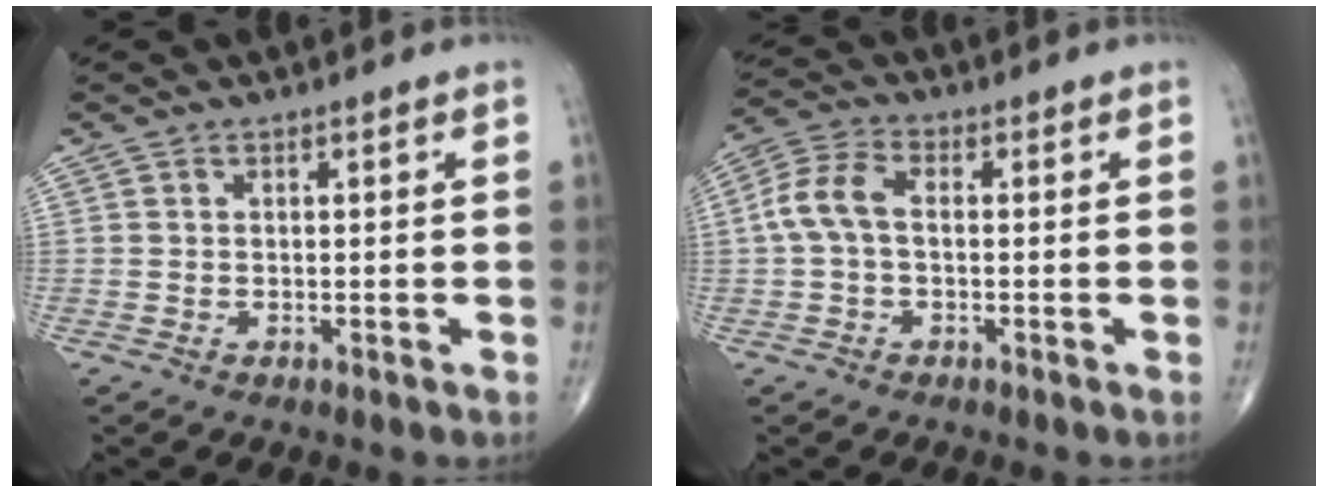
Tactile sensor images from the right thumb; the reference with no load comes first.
{"total": 6.6, "force": [-0.1, 3.8, 5.4], "torque": [-0.120, 0.023, -0.009]}